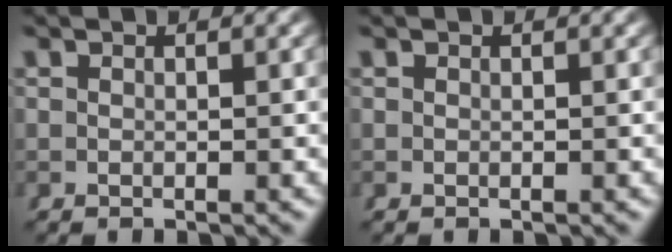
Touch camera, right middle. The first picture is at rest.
{"total": 0.0}